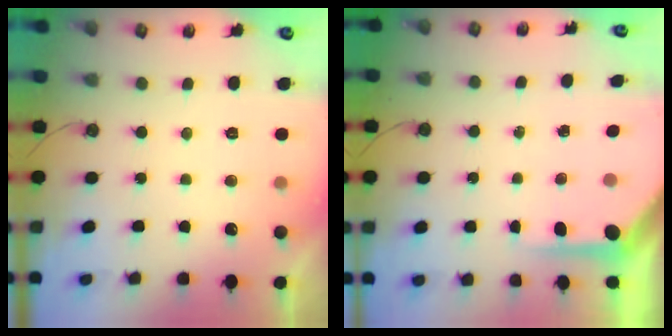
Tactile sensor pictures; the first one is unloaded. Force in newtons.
{"total": 5.5, "press": 5.5, "slide": 0.5}